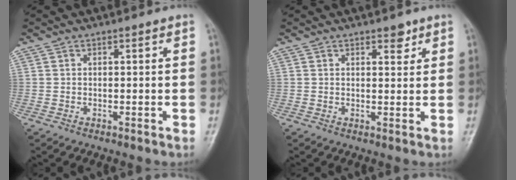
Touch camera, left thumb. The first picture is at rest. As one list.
[{"total": 2.6, "force": [1.7, 1.2, 1.5], "torque": [-0.008, -0.010, 0.025]}]